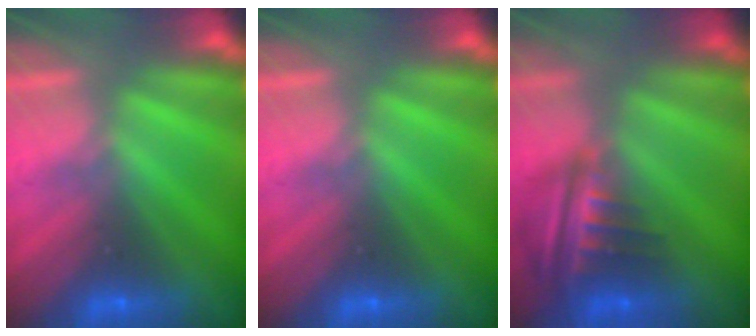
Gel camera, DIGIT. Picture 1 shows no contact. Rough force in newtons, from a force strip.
{"total": 0.0}
{"total": 6.7}